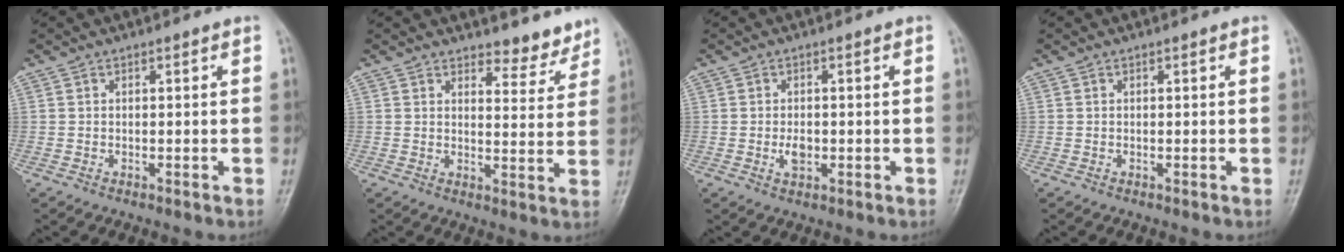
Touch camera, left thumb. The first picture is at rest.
{"total": 5.4, "force": [4.7, 2.3, 1.0], "torque": [0.015, -0.039, 0.055]}
{"total": 2.8, "force": [-0.5, 1.7, 2.2], "torque": [-0.034, 0.000, -0.008]}
{"total": 0.0}